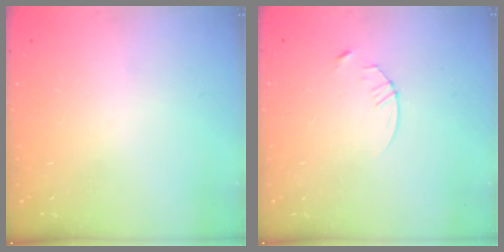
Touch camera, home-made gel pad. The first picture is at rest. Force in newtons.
{"total": 3.3, "press": 3.2, "slide": 0.4}